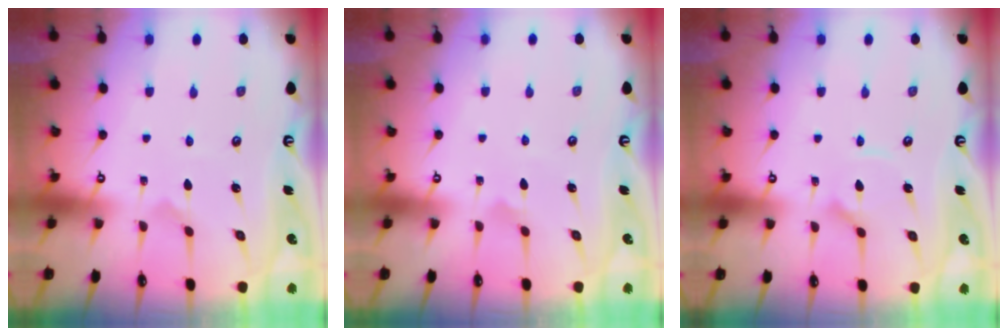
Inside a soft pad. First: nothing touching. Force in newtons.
{"total": 2.2, "press": 2.2, "slide": 0.1}
{"total": 4.6, "press": 4.6, "slide": 0.6}